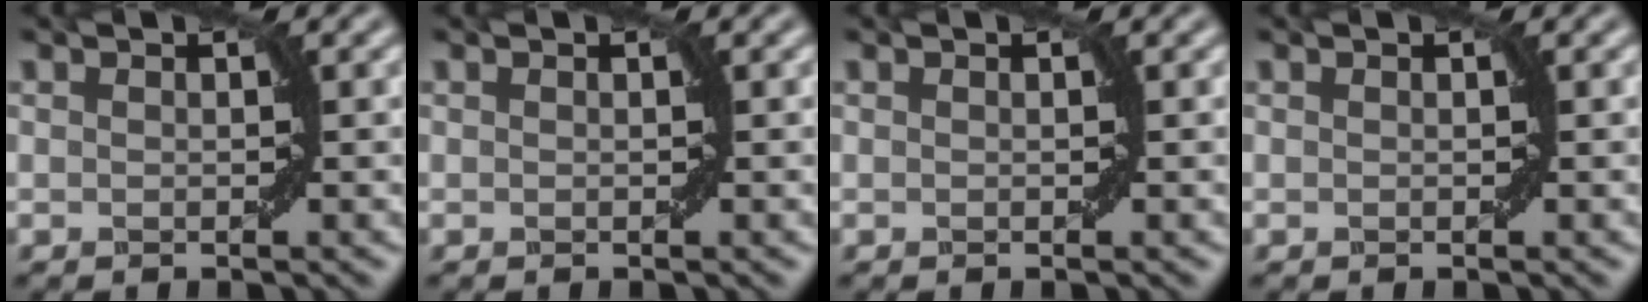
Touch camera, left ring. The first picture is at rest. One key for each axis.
{"total": 0.0}
{"total": 0.0}
{"total": 0.0}